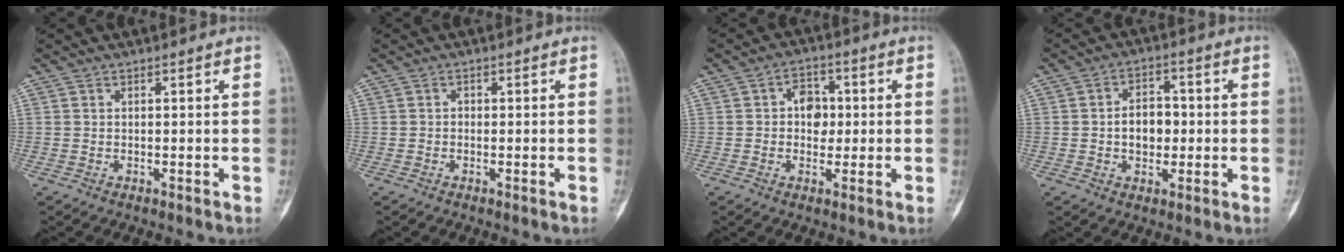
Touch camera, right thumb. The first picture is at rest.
{"total": 0.6, "force": [-0.3, 0.3, 0.4], "torque": [0.001, 0.002, -0.010]}
{"total": 5.7, "force": [0.5, 4.4, 3.6], "torque": [-0.025, 0.008, 0.003]}
{"total": 7.0, "force": [-0.4, 5.0, 4.8], "torque": [-0.052, 0.015, -0.009]}